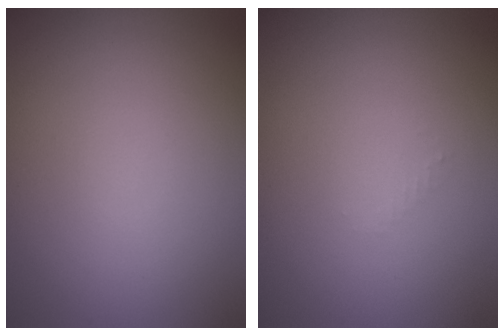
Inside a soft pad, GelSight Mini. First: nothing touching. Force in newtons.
{"total": 0.5, "press": 0.5, "slide": 0.2}